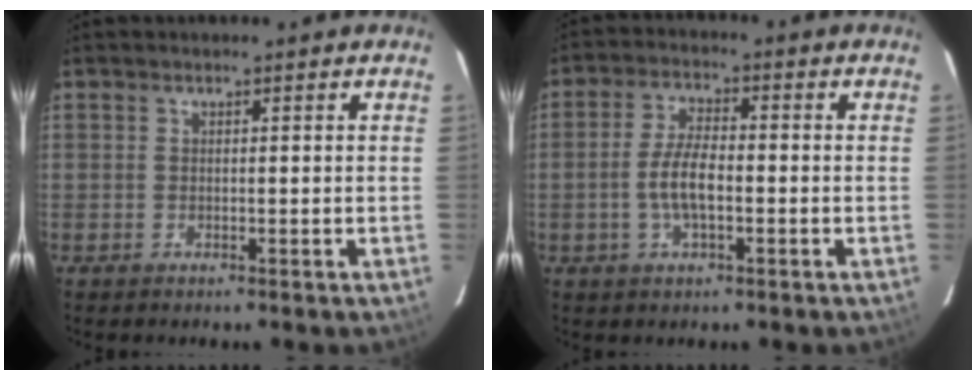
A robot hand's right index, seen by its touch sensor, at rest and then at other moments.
{"total": 5.4, "force": [-1.4, 1.9, 4.9], "torque": [-0.100, 0.002, -0.025]}